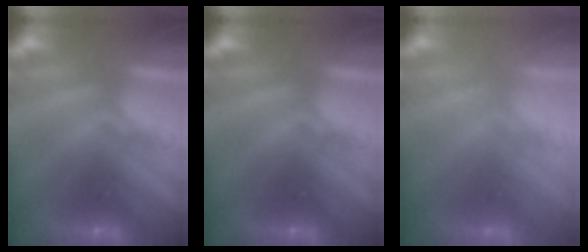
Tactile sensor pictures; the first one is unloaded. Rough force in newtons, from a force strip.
{"total": 0.0}
{"total": 2.9}